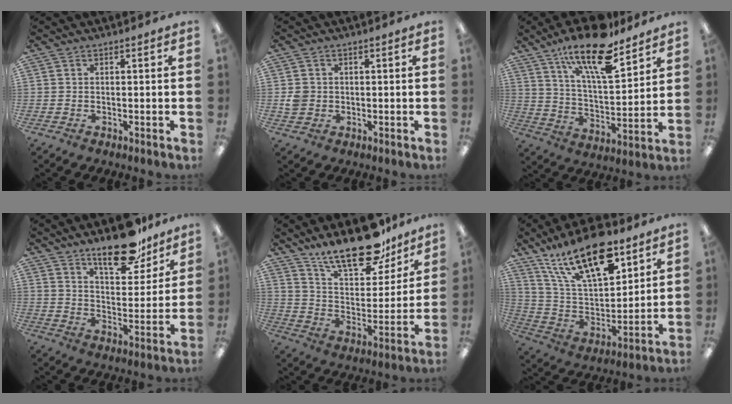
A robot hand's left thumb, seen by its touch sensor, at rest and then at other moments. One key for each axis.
{"total": 2.9, "fx": -0.1, "fy": 2.7, "fz": 1.0, "tx": -0.010, "ty": 0.001, "tz": -0.004}
{"total": 19.8, "fx": 13.8, "fy": 6.4, "fz": 12.7, "tx": -0.215, "ty": -0.075, "tz": 0.230}
{"total": 20.6, "fx": 15.3, "fy": 7.6, "fz": 11.5, "tx": -0.182, "ty": -0.092, "tz": 0.260}
{"total": 20.2, "fx": 15.5, "fy": 7.7, "fz": 10.4, "tx": -0.164, "ty": -0.097, "tz": 0.266}
{"total": 22.4, "fx": 14.4, "fy": 9.4, "fz": 14.4, "tx": -0.281, "ty": -0.075, "tz": 0.245}